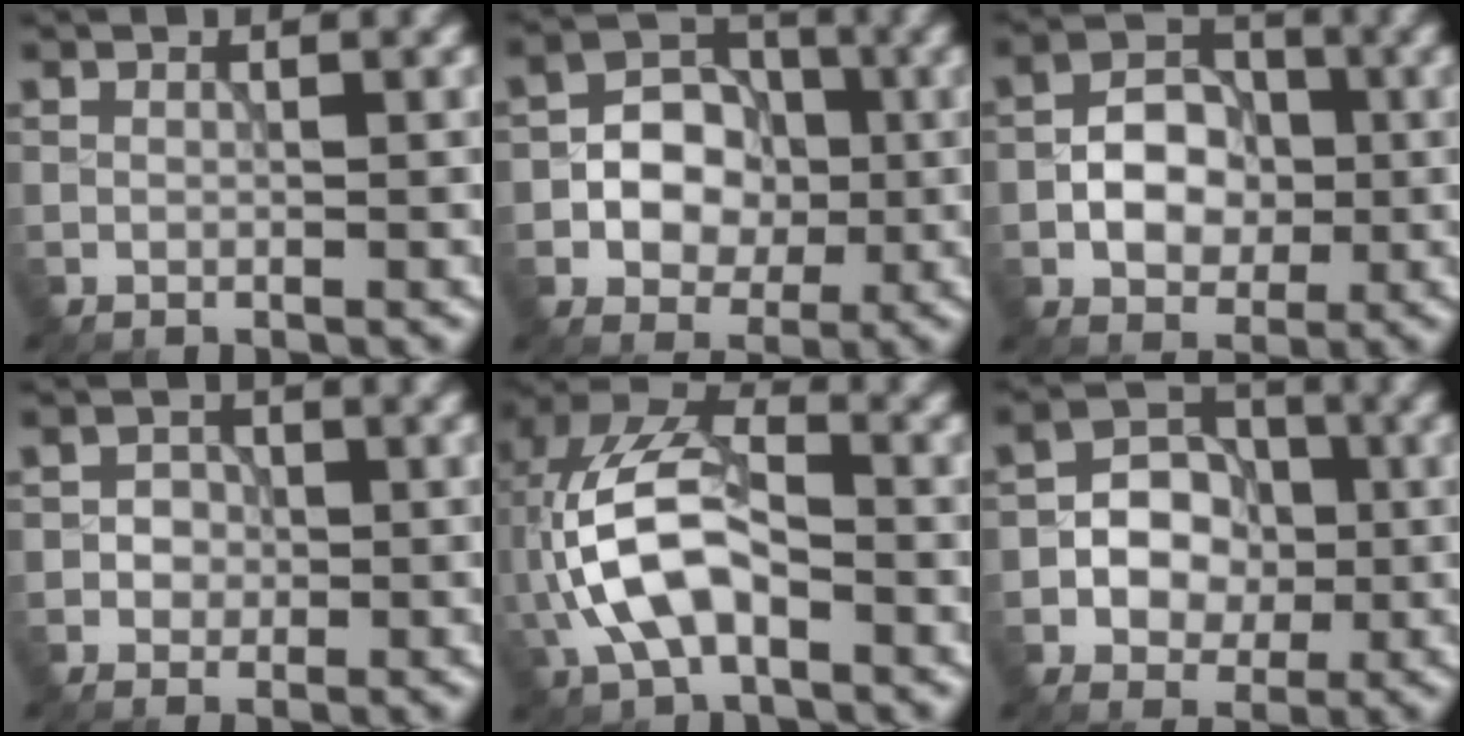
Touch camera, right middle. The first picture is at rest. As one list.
[{"total": 5.8, "force": [-0.8, 4.5, 3.5], "torque": [-0.048, 0.005, -0.020]}, {"total": 5.2, "force": [-0.9, 3.7, 3.4], "torque": [-0.049, 0.004, -0.018]}, {"total": 1.7, "force": [-0.3, 1.5, 0.7], "torque": [0.003, -0.001, -0.010]}, {"total": 9.1, "force": [-1.5, 4.9, 7.5], "torque": [-0.165, 0.018, -0.036]}, {"total": 5.2, "force": [-0.8, 4.0, 3.1], "torque": [-0.040, 0.004, -0.017]}]